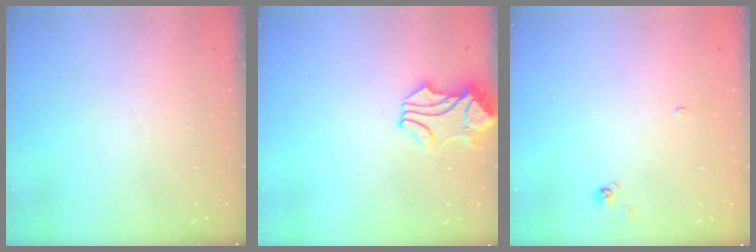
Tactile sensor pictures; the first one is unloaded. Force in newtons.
{"total": 1.9, "press": 1.8, "slide": 0.6}
{"total": 2.0, "press": 2.0, "slide": 0.2}